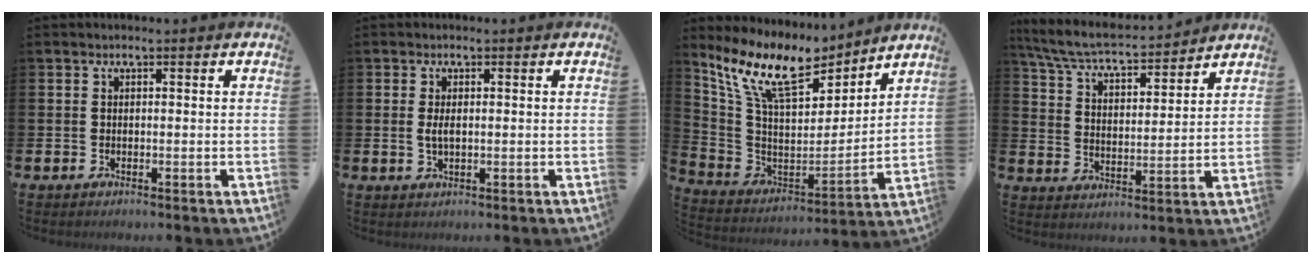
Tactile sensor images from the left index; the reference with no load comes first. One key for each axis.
{"total": 1.8, "fx": 0.2, "fy": 0.7, "fz": 1.7, "tx": -0.033, "ty": 0.003, "tz": 0.001}
{"total": 12.5, "fx": 10.1, "fy": 4.6, "fz": 5.9, "tx": -0.167, "ty": -0.053, "tz": 0.184}
{"total": 6.5, "fx": 6.0, "fy": 1.1, "fz": 2.2, "tx": -0.074, "ty": -0.041, "tz": 0.103}